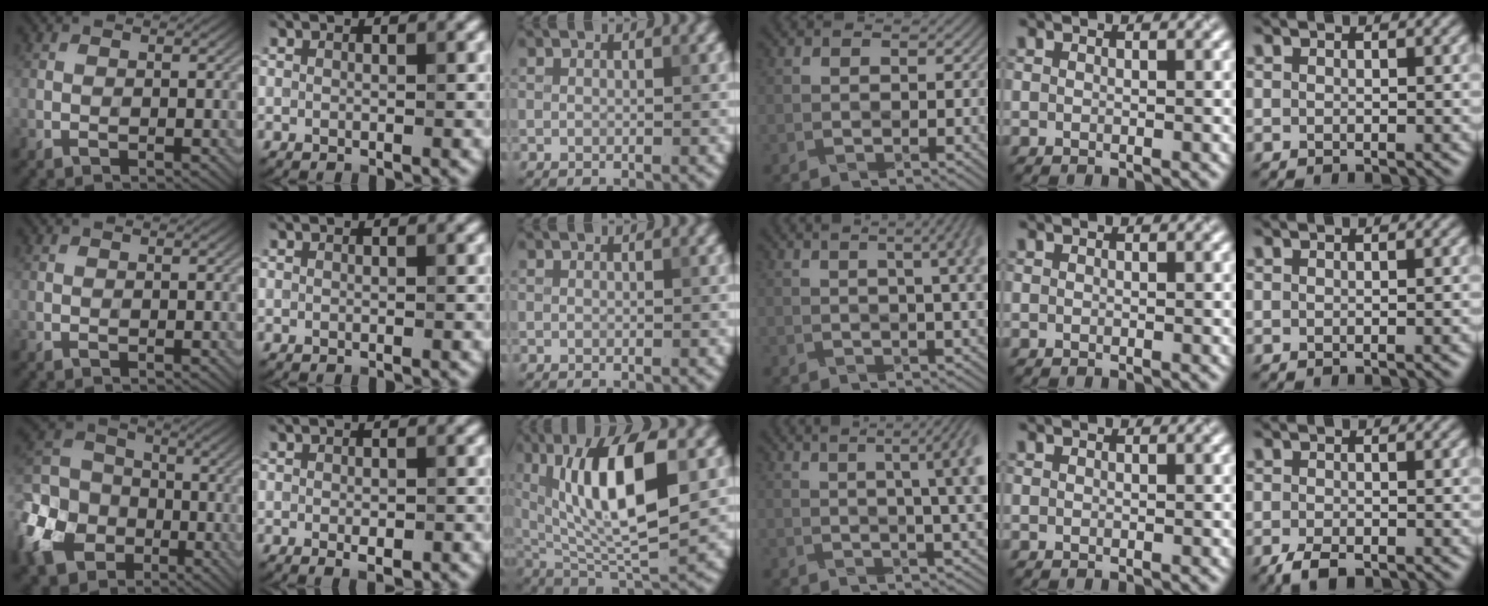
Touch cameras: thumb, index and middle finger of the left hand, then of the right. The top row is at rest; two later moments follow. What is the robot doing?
{"motion": "wrap", "object": "arm wrap"}